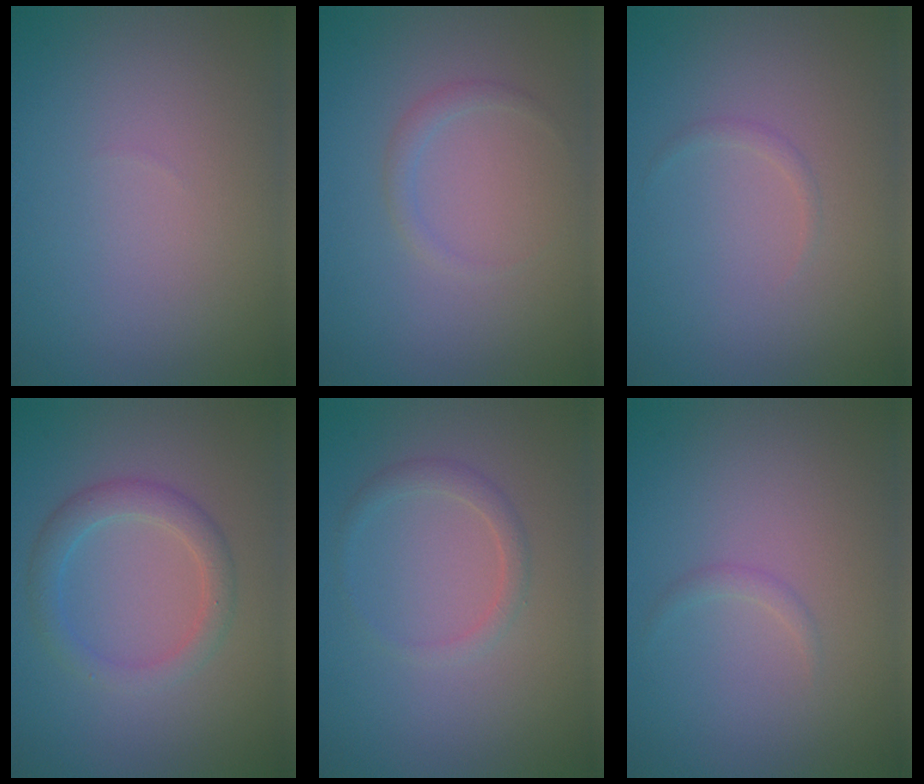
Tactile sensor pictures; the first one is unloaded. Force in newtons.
{"total": 1.0, "press": 1.0, "slide": 0.1}
{"total": 0.5, "press": 0.5, "slide": 0.0}
{"total": 2.8, "press": 2.8, "slide": 0.1}
{"total": 1.5, "press": 1.5, "slide": 0.1}
{"total": 0.7, "press": 0.7, "slide": 0.0}